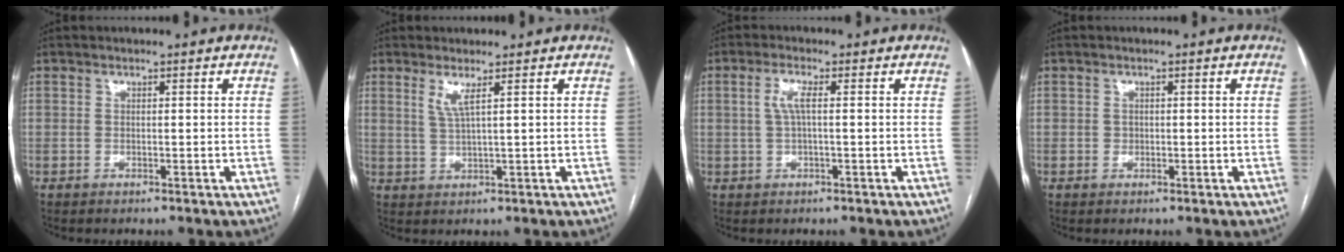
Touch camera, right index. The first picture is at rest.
{"total": 2.7, "force": [1.4, -0.3, 2.3], "torque": [-0.053, -0.006, 0.031]}
{"total": 3.0, "force": [0.4, 0.5, 2.9], "torque": [-0.063, 0.007, 0.010]}
{"total": 0.8, "force": [-0.1, 0.8, 0.2], "torque": [0.001, 0.003, -0.001]}